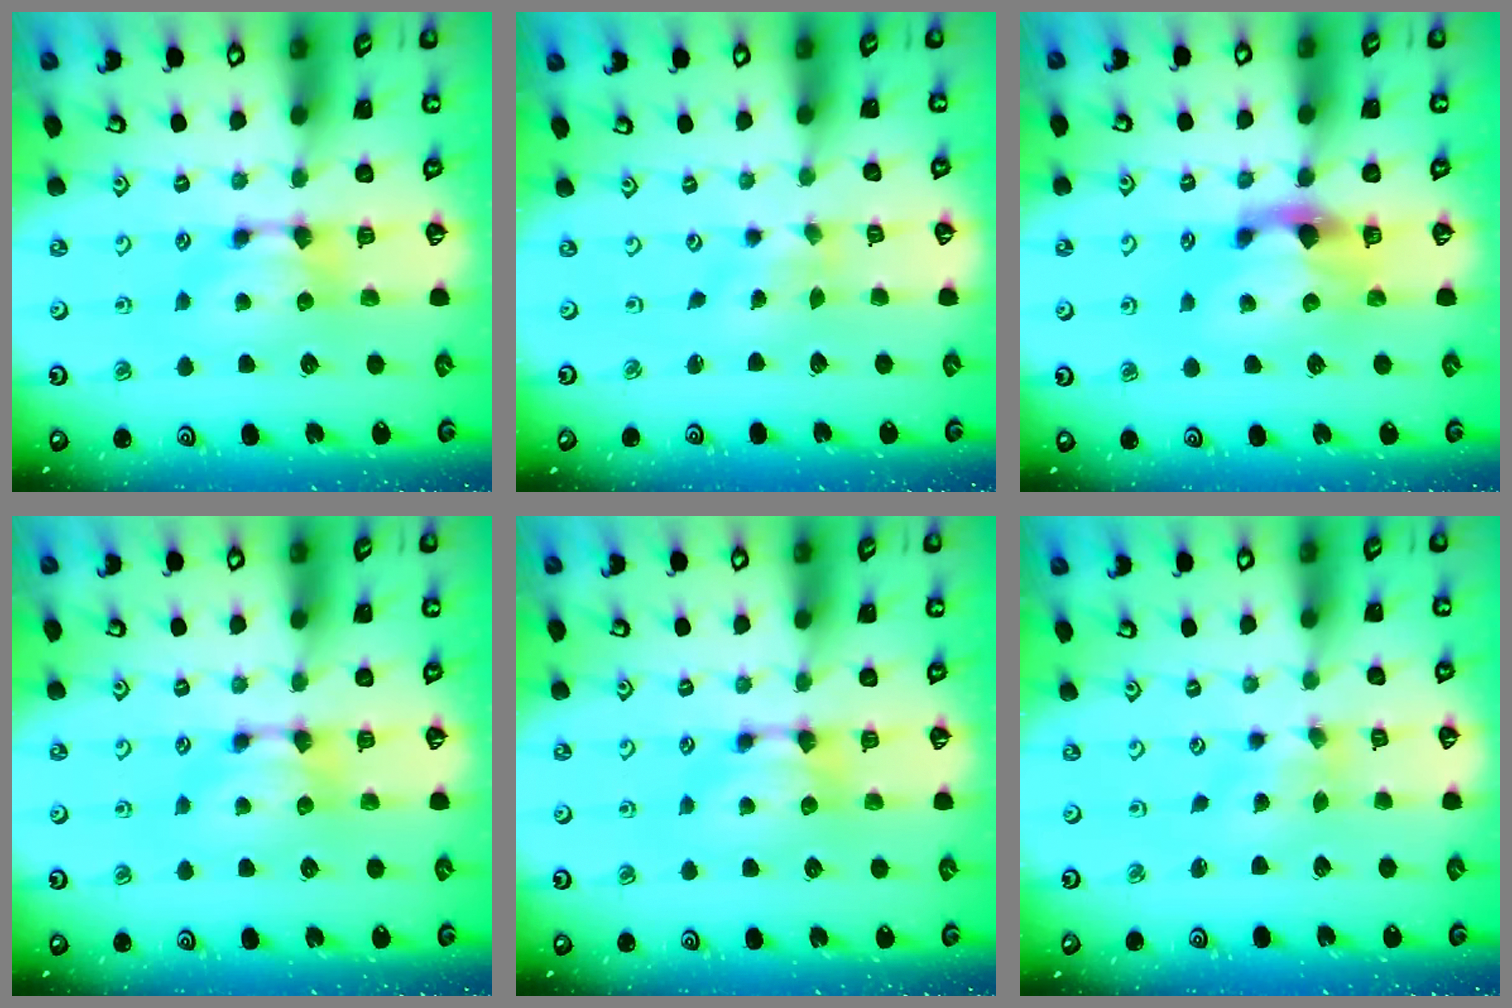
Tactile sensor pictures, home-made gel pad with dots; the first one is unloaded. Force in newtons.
{"total": 2.5, "press": 2.3, "slide": 0.9}
{"total": 3.0, "press": 2.7, "slide": 1.3}
{"total": 0.0}
{"total": 0.0}
{"total": 1.5, "press": 1.1, "slide": 1.0}